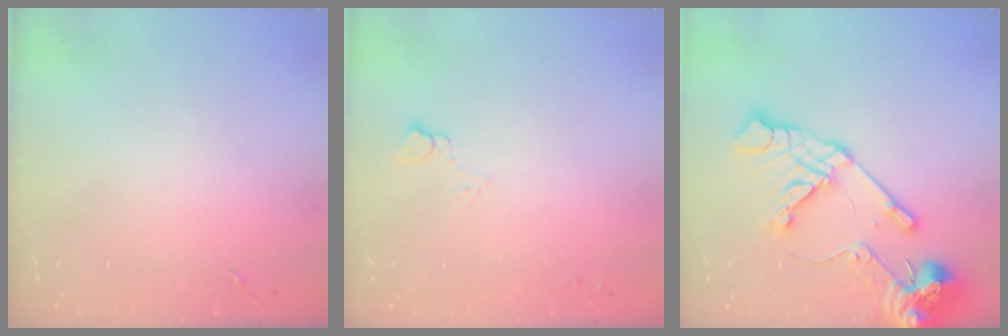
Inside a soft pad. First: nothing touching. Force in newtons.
{"total": 3.8, "press": 3.7, "slide": 0.5}
{"total": 17.1, "press": 16.9, "slide": 2.3}